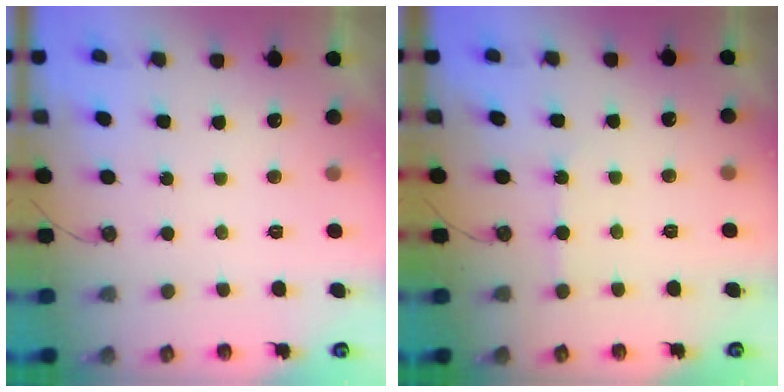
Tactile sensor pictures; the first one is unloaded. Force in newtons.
{"total": 2.8, "press": 2.8, "slide": 0.4}